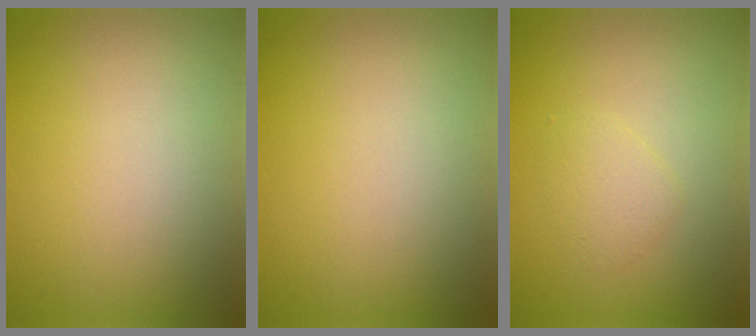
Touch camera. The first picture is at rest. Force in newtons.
{"total": 0.0}
{"total": 1.4, "press": 1.4, "slide": 0.1}